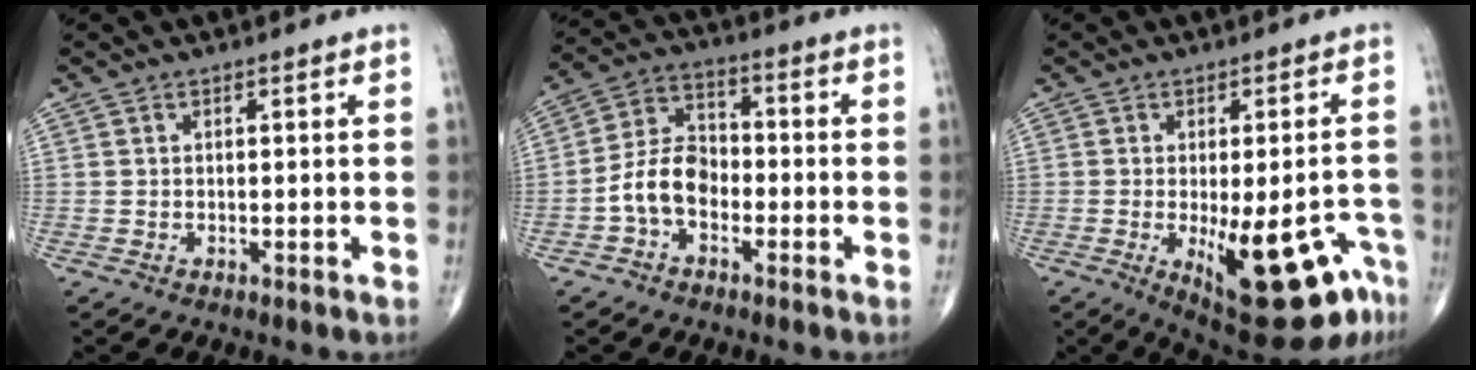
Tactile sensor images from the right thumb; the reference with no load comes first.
{"total": 8.6, "force": [-2.9, 5.8, 5.7], "torque": [-0.097, 0.036, -0.067]}
{"total": 16.6, "force": [-7.3, 5.9, 13.6], "torque": [-0.118, 0.018, -0.080]}